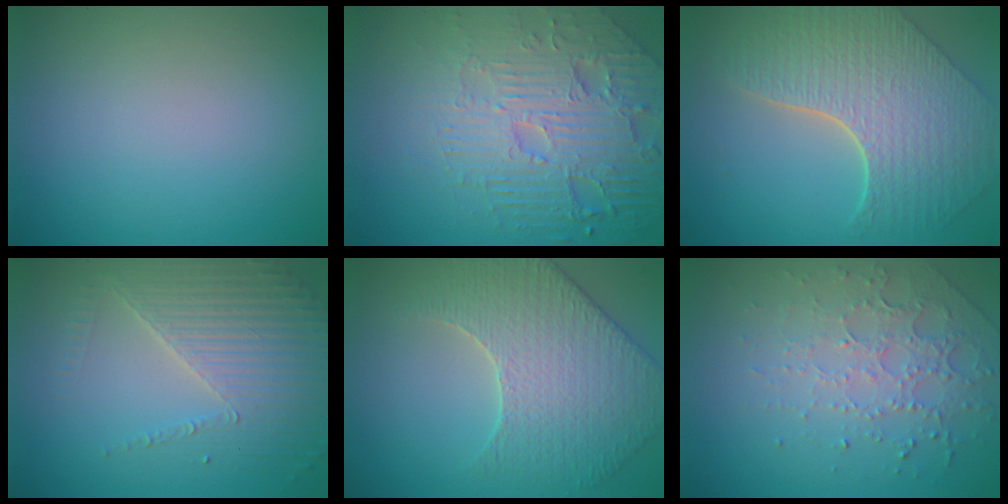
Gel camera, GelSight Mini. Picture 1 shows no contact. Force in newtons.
{"total": 7.6, "press": 5.7, "slide": 5.1}
{"total": 8.2, "press": 5.9, "slide": 5.6}
{"total": 4.5, "press": 3.9, "slide": 2.1}
{"total": 5.5, "press": 5.2, "slide": 1.8}
{"total": 4.5, "press": 3.1, "slide": 3.3}